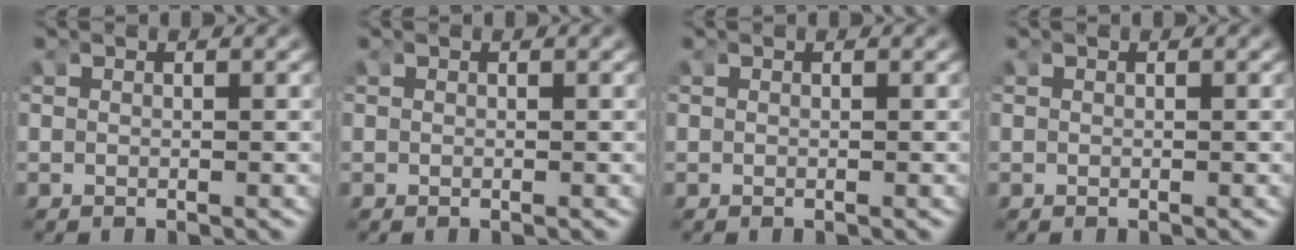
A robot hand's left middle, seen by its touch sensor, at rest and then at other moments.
{"total": 0.0}
{"total": 0.0}
{"total": 0.0}